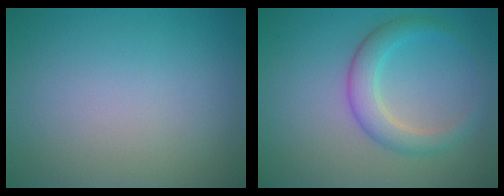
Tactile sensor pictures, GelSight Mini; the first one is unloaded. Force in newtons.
{"total": 2.6, "press": 2.6, "slide": 0.2}